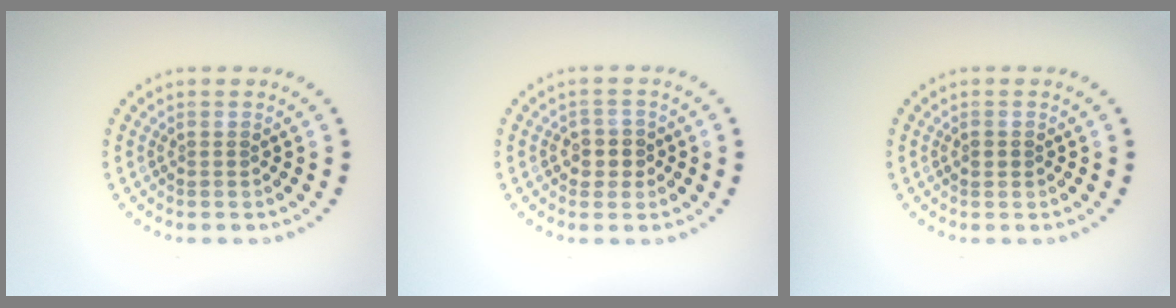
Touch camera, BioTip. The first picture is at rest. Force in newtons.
{"total": 2.0, "press": 1.8, "slide": 0.9}
{"total": 1.0, "press": 1.0, "slide": 0.1}